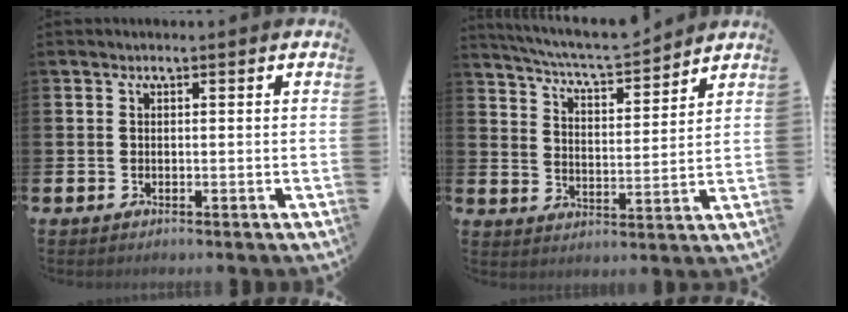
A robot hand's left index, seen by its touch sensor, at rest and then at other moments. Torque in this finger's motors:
{"motor_torque": [0.05, -0.53, 0.51, 0.17]}